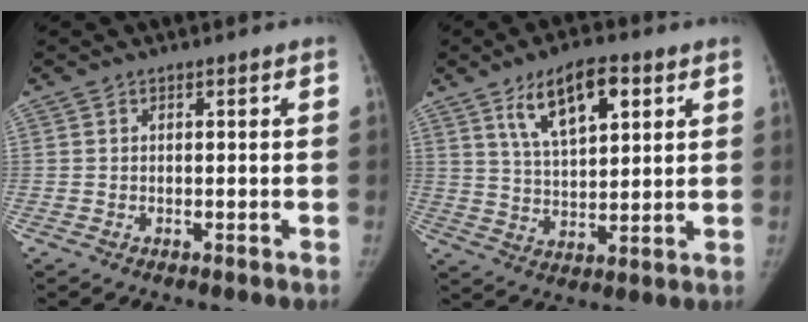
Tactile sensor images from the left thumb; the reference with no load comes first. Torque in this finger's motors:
{"motor_torque": [0.17, 0.53, 1.20, -1.09, 0.11]}